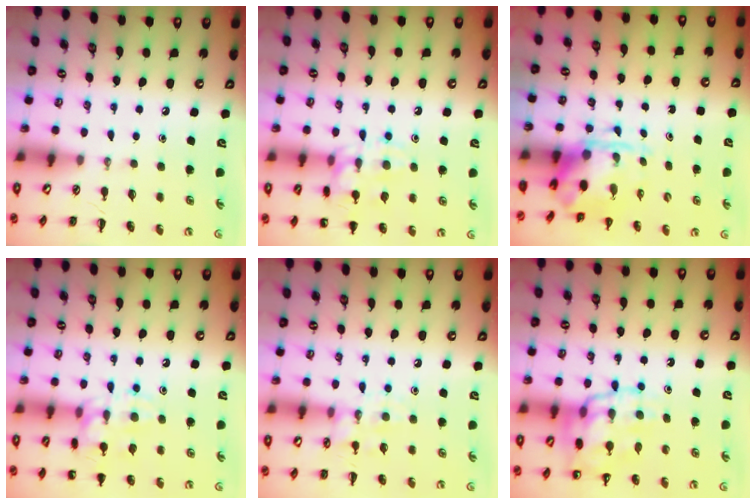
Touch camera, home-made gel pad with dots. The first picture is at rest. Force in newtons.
{"total": 14.6, "press": 14.6, "slide": 1.2}
{"total": 3.5, "press": 3.4, "slide": 0.9}
{"total": 14.6, "press": 14.6, "slide": 1.2}
{"total": 10.1, "press": 10.1, "slide": 0.5}
{"total": 18.7, "press": 18.4, "slide": 3.4}